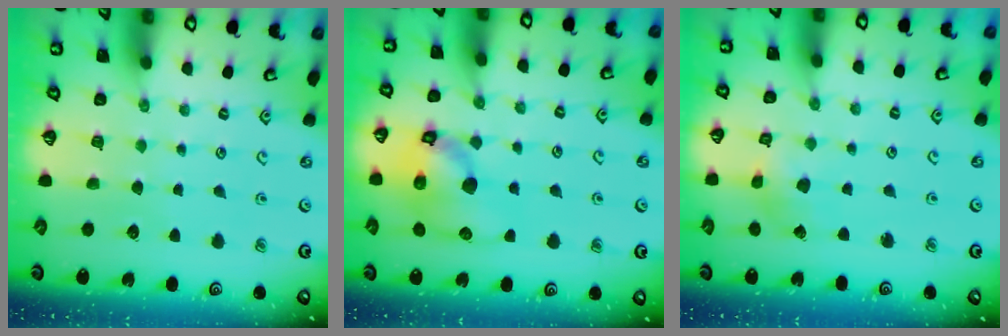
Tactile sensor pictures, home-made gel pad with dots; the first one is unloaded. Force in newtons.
{"total": 14.9, "press": 14.8, "slide": 1.9}
{"total": 2.5, "press": 2.5, "slide": 0.3}